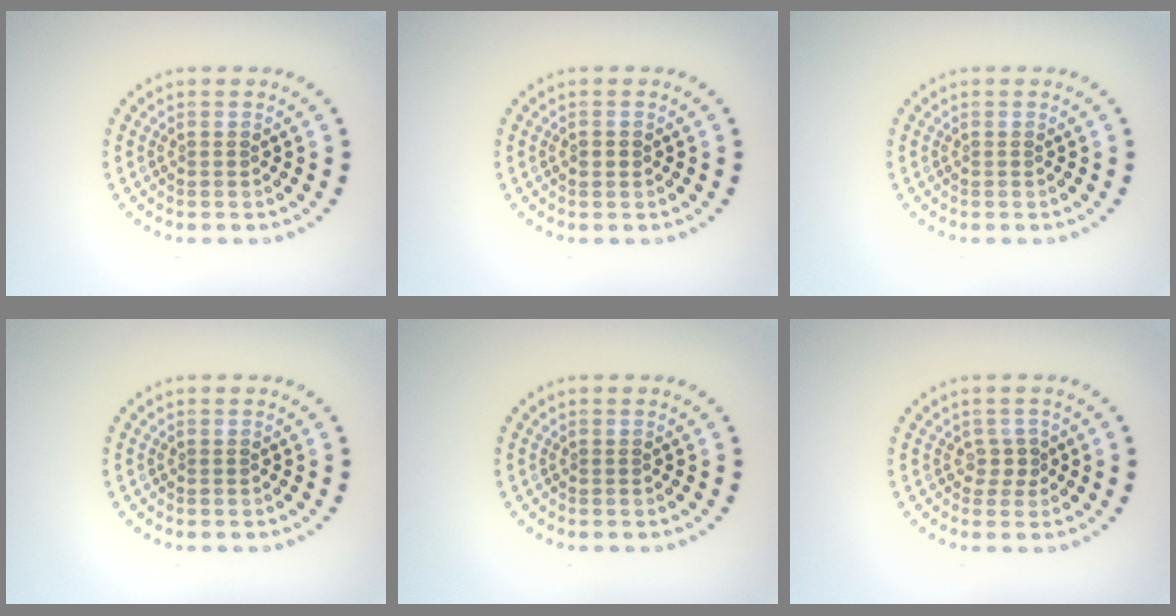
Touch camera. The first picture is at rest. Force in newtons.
{"total": 1.1, "press": 1.1, "slide": 0.1}
{"total": 0.0}
{"total": 0.0}
{"total": 0.0}
{"total": 1.3, "press": 0.9, "slide": 0.9}